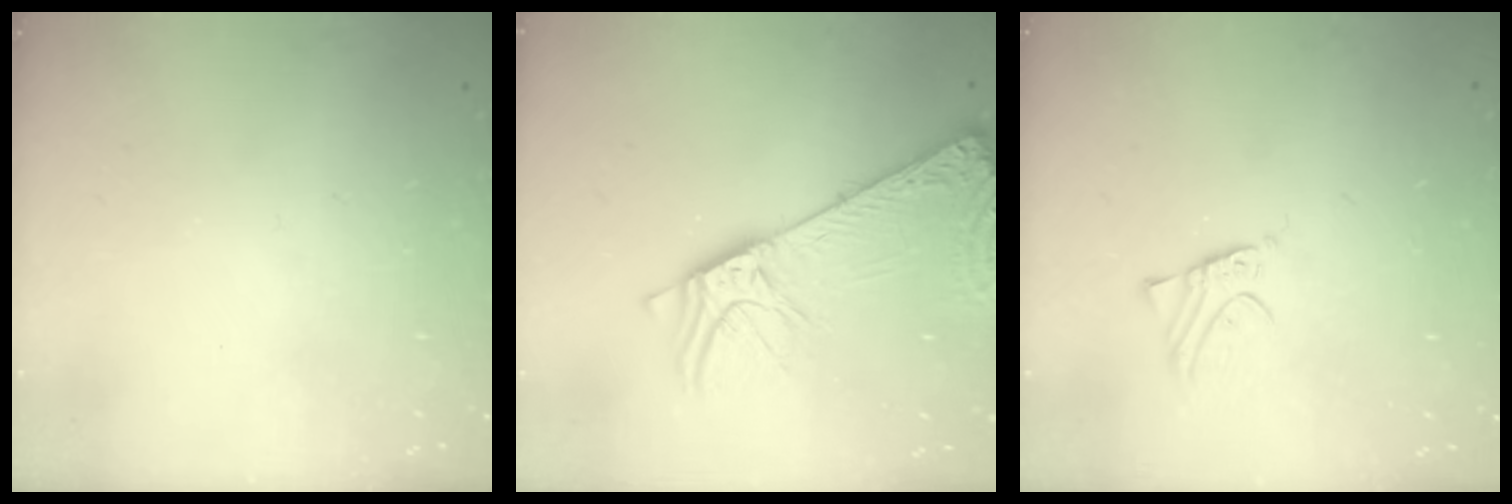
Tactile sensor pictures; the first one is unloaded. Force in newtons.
{"total": 14.2, "press": 13.8, "slide": 3.4}
{"total": 2.5, "press": 2.5, "slide": 0.1}